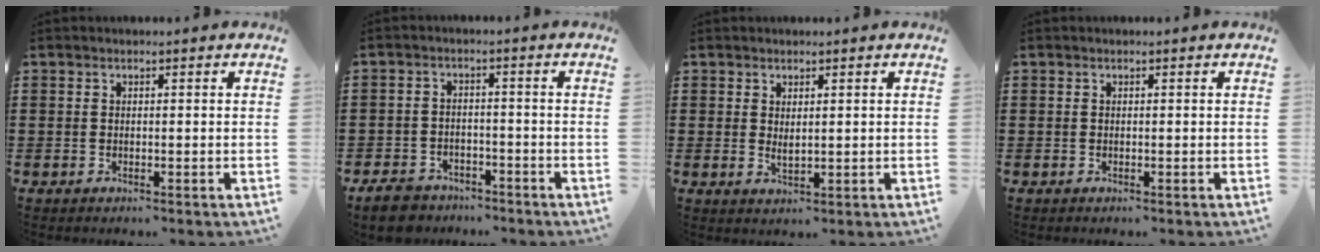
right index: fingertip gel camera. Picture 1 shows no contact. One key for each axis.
{"total": 4.0, "fx": -3.7, "fy": 1.2, "fz": 0.8, "tx": -0.021, "ty": 0.008, "tz": -0.075}
{"total": 1.6, "fx": 0.9, "fy": 0.6, "fz": 1.2, "tx": -0.024, "ty": 0.001, "tz": 0.016}
{"total": 0.0}